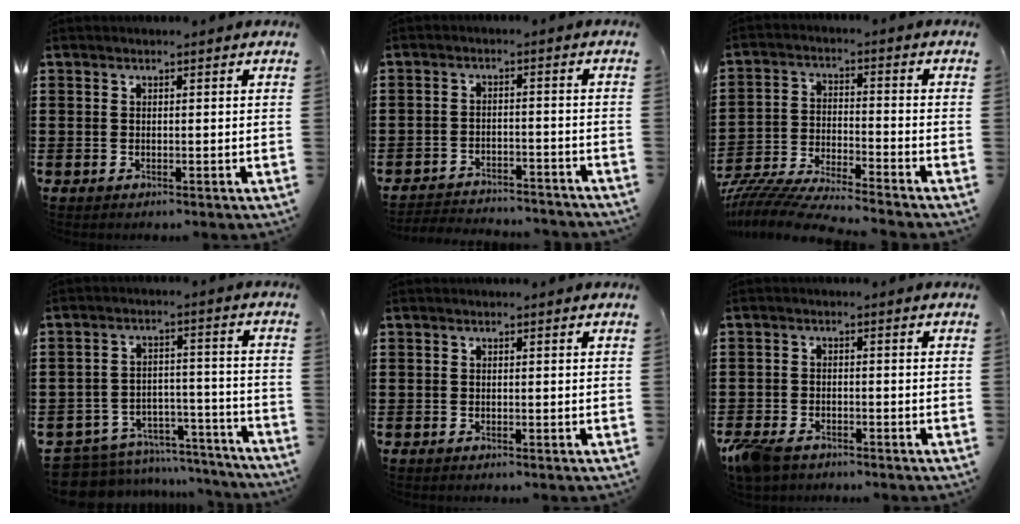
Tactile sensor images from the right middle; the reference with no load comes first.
{"total": 3.5, "force": [-3.5, 0.3, 0.2], "torque": [-0.007, 0.004, -0.076]}
{"total": 7.5, "force": [-7.4, -0.2, 1.4], "torque": [-0.039, -0.007, -0.150]}
{"total": 6.9, "force": [-6.6, 1.9, 1.2], "torque": [-0.028, 0.017, -0.131]}
{"total": 0.0}
{"total": 3.5, "force": [-2.9, 1.4, 1.4], "torque": [-0.052, -0.005, -0.065]}